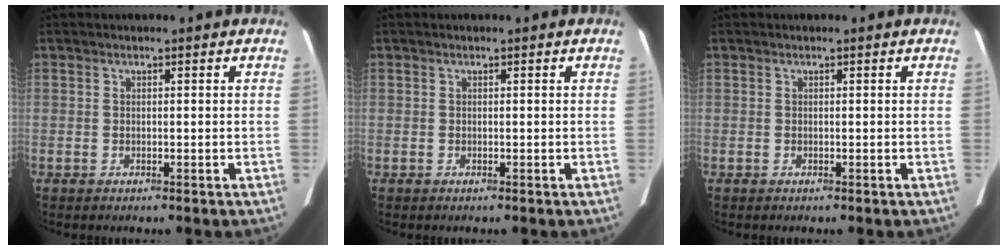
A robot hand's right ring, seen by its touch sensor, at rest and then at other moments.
{"total": 0.0}
{"total": 0.0}